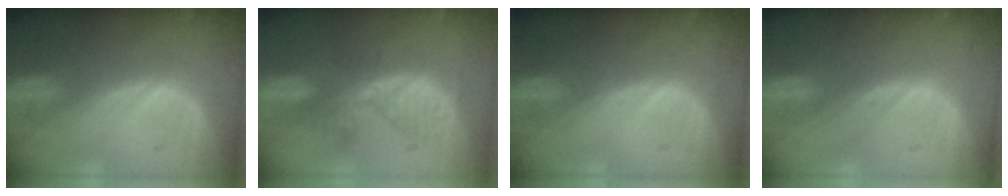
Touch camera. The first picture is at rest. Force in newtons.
{"total": 6.0, "press": 5.9, "slide": 1.1}
{"total": 0.0}
{"total": 0.0}